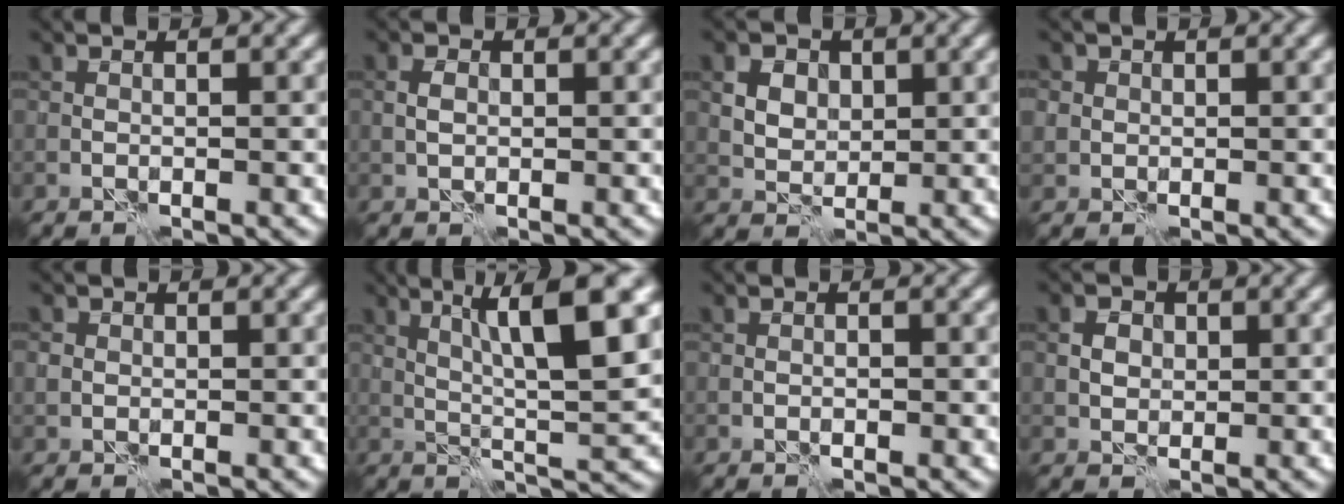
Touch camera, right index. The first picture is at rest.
{"total": 1.2, "force": [0.1, 0.9, 0.8], "torque": [-0.017, 0.005, 0.001]}
{"total": 5.2, "force": [2.3, 3.8, 2.7], "torque": [-0.057, 0.017, 0.031]}
{"total": 1.4, "force": [0.4, 1.3, 0.2], "torque": [0.001, -0.002, 0.007]}
{"total": 1.0, "force": [0.1, 1.0, 0.3], "torque": [-0.003, 0.000, -0.001]}
{"total": 8.8, "force": [3.0, 1.4, 8.2], "torque": [-0.129, 0.007, 0.053]}
{"total": 0.6, "force": [-0.2, 0.3, 0.5], "torque": [-0.007, 0.001, -0.003]}
{"total": 1.7, "force": [0.3, 1.5, 0.7], "torque": [-0.013, 0.001, 0.004]}